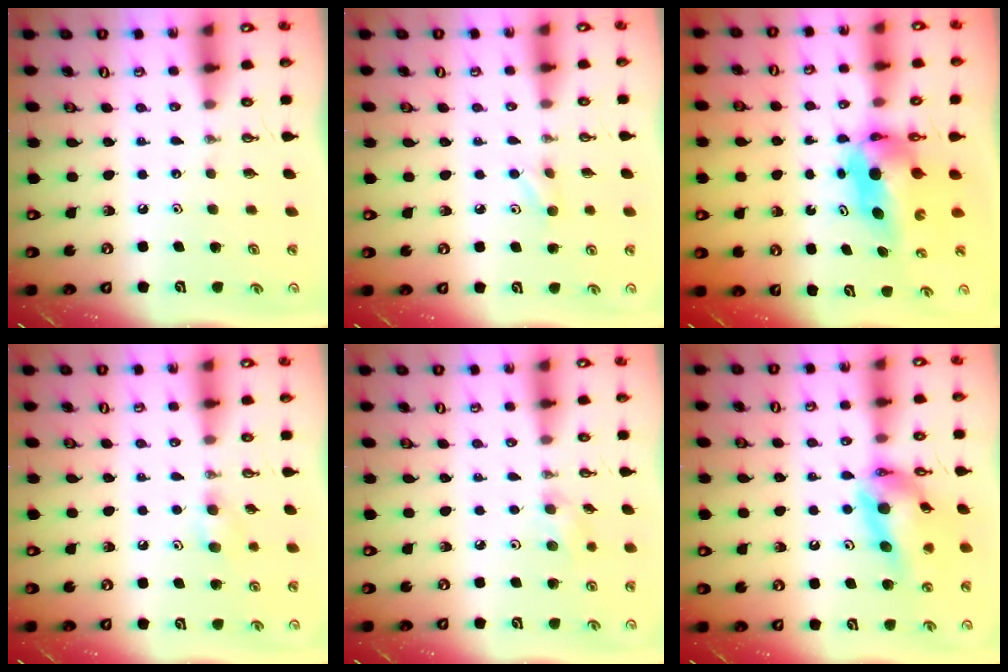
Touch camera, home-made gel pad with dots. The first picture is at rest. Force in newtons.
{"total": 4.5, "press": 4.5, "slide": 0.8}
{"total": 6.1, "press": 6.1, "slide": 0.4}
{"total": 5.2, "press": 5.0, "slide": 1.3}
{"total": 5.4, "press": 4.9, "slide": 2.1}
{"total": 15.2, "press": 15.2, "slide": 1.5}